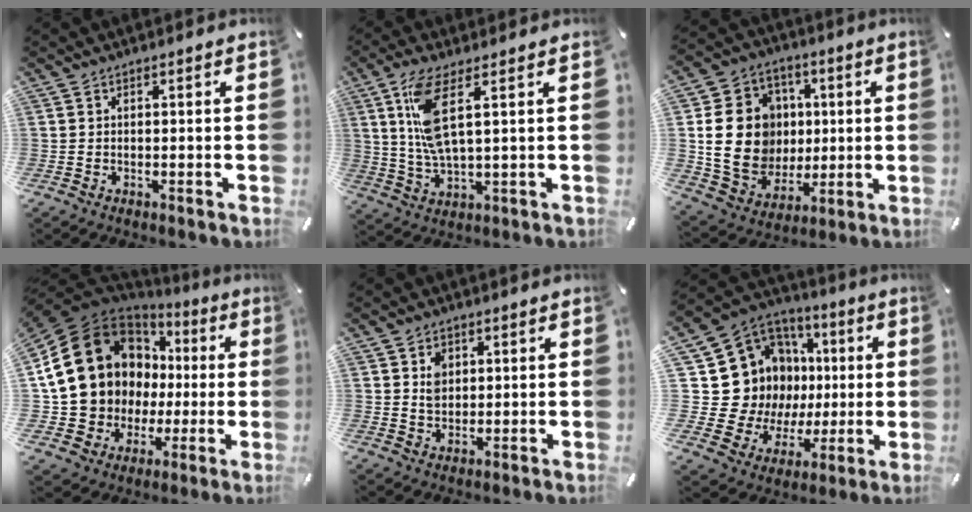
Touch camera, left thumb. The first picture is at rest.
{"total": 11.1, "force": [3.8, 3.4, 9.9], "torque": [-0.215, -0.004, 0.064]}
{"total": 18.3, "force": [2.1, 15.9, 8.9], "torque": [-0.174, -0.001, 0.047]}
{"total": 18.4, "force": [4.4, 16.3, 7.3], "torque": [-0.150, -0.035, 0.112]}
{"total": 4.3, "force": [1.4, 3.6, 1.7], "torque": [-0.018, -0.003, 0.020]}
{"total": 17.8, "force": [3.9, 16.2, 6.1], "torque": [-0.125, -0.053, 0.116]}